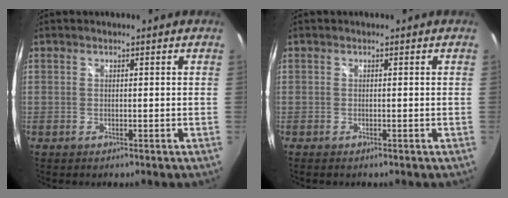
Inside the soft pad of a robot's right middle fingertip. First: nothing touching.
{"total": 0.6, "force": [-0.5, 0.2, 0.3], "torque": [-0.005, -0.003, -0.008]}